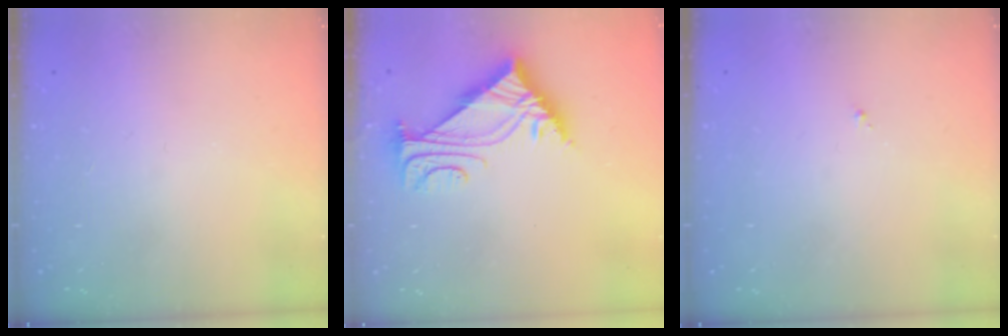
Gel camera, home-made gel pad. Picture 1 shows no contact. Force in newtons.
{"total": 7.5, "press": 7.5, "slide": 0.4}
{"total": 0.8, "press": 0.7, "slide": 0.3}